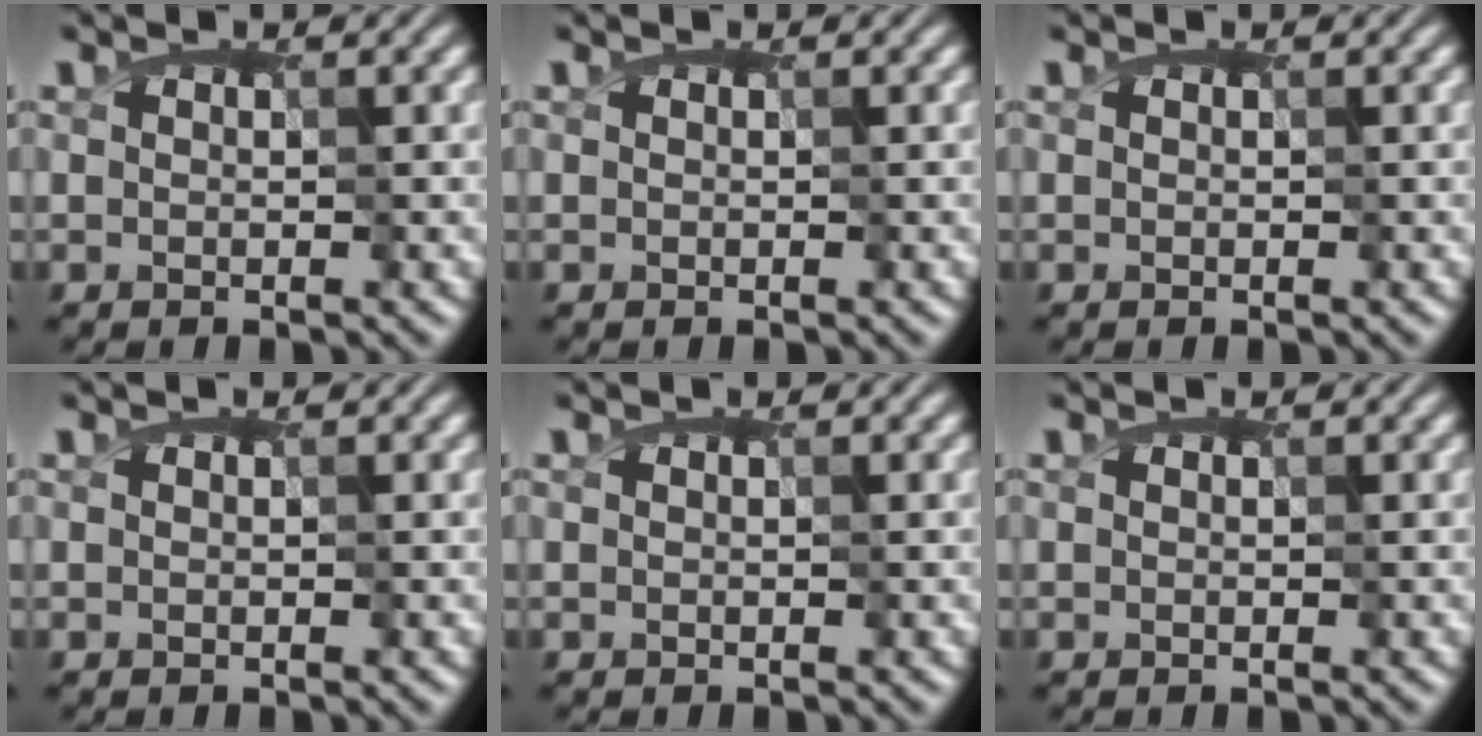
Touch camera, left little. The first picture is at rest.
{"total": 0.0}
{"total": 0.0}
{"total": 0.0}
{"total": 0.0}
{"total": 0.0}